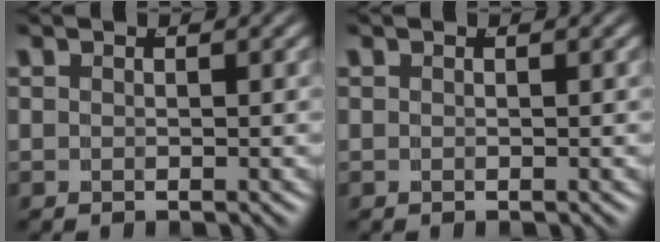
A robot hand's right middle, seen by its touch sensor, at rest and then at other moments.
{"total": 0.0}